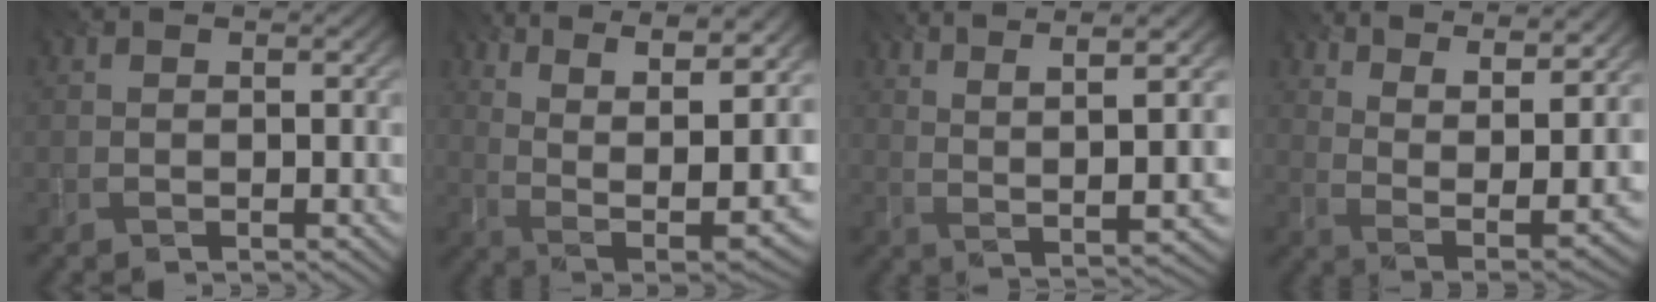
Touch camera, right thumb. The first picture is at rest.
{"total": 15.6, "force": [7.1, 6.0, 12.5], "torque": [-0.220, 0.025, 0.123]}
{"total": 8.9, "force": [4.7, 1.1, 7.5], "torque": [-0.137, 0.010, 0.078]}
{"total": 14.0, "force": [9.0, 4.4, 9.7], "torque": [-0.175, 0.005, 0.135]}